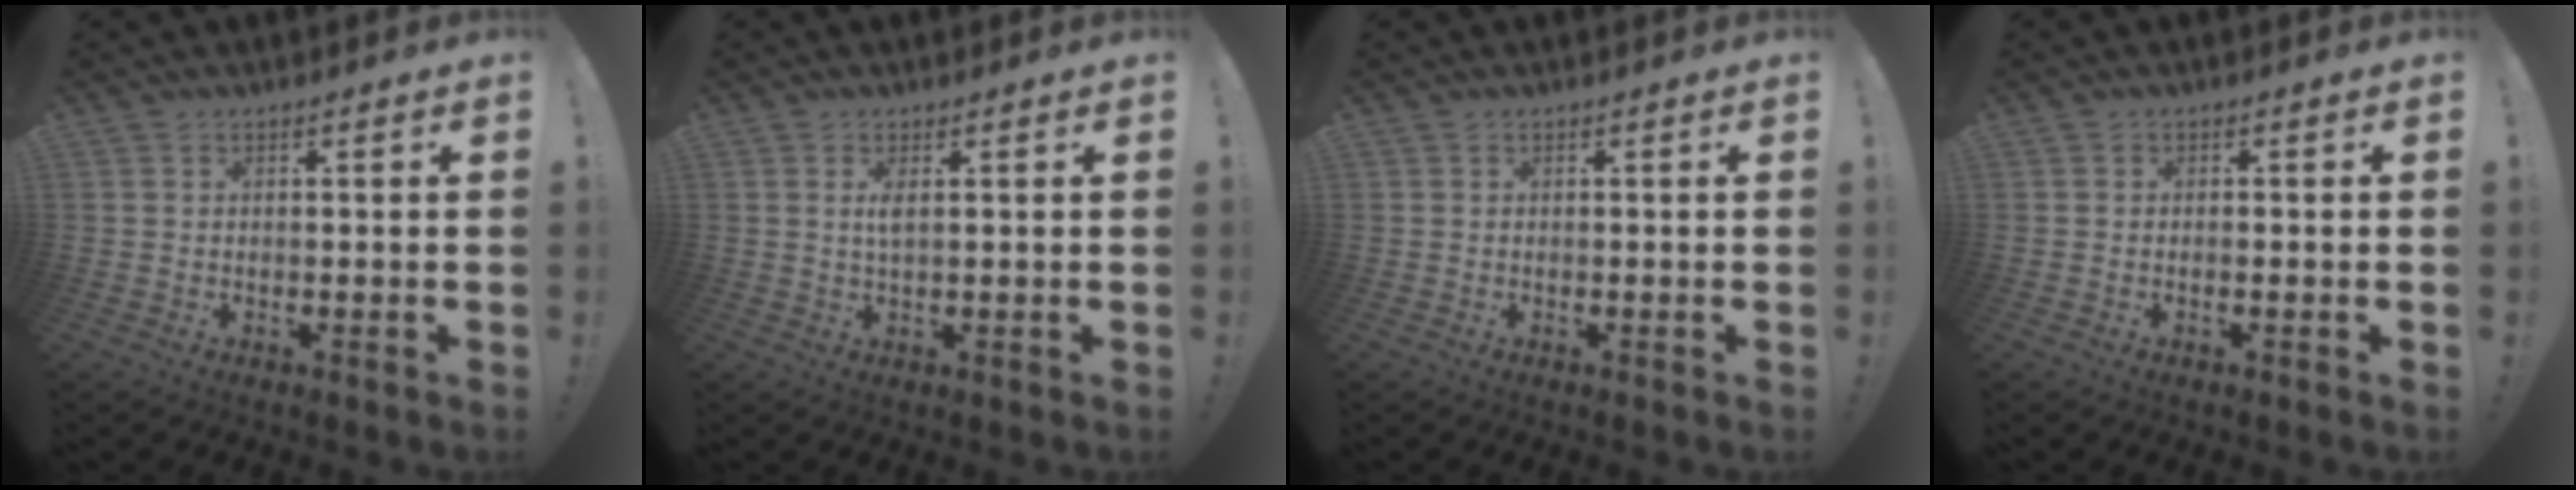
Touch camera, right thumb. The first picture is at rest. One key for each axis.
{"total": 2.5, "fx": 0.7, "fy": 0.4, "fz": 2.3, "tx": -0.039, "ty": -0.002, "tz": 0.008}
{"total": 0.0}
{"total": 1.0, "fx": -0.5, "fy": 0.0, "fz": 0.8, "tx": -0.014, "ty": 0.000, "tz": -0.010}